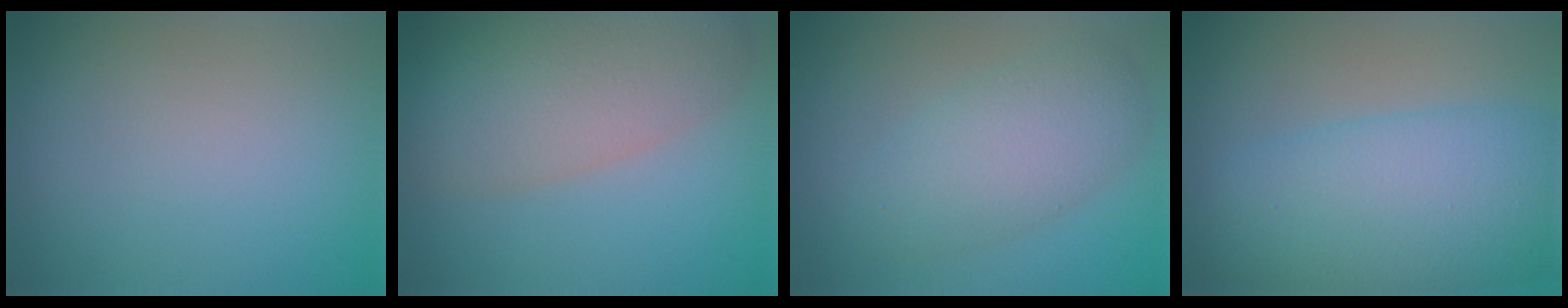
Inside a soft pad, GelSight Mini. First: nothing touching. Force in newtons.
{"total": 8.0, "press": 8.0, "slide": 0.6}
{"total": 5.0, "press": 5.0, "slide": 0.4}
{"total": 9.7, "press": 9.7, "slide": 0.1}